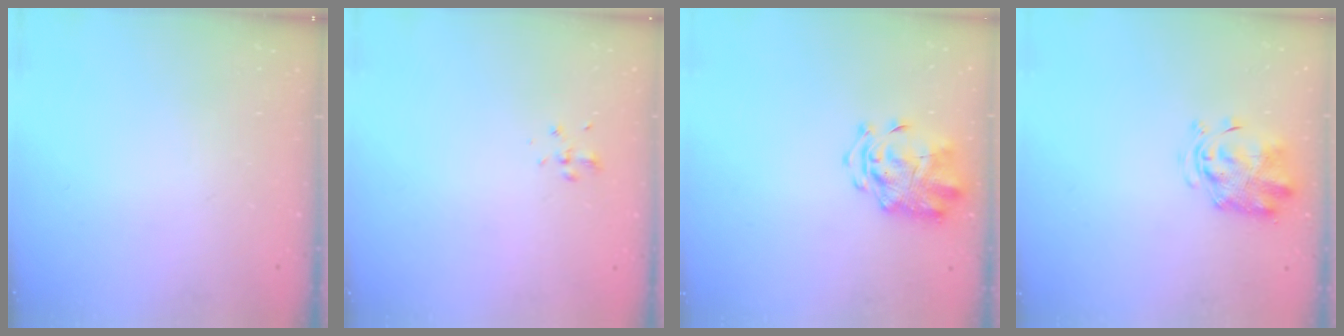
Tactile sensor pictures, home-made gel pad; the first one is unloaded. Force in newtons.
{"total": 2.0, "press": 1.8, "slide": 0.9}
{"total": 3.2, "press": 3.0, "slide": 1.0}
{"total": 2.9, "press": 2.9, "slide": 0.6}